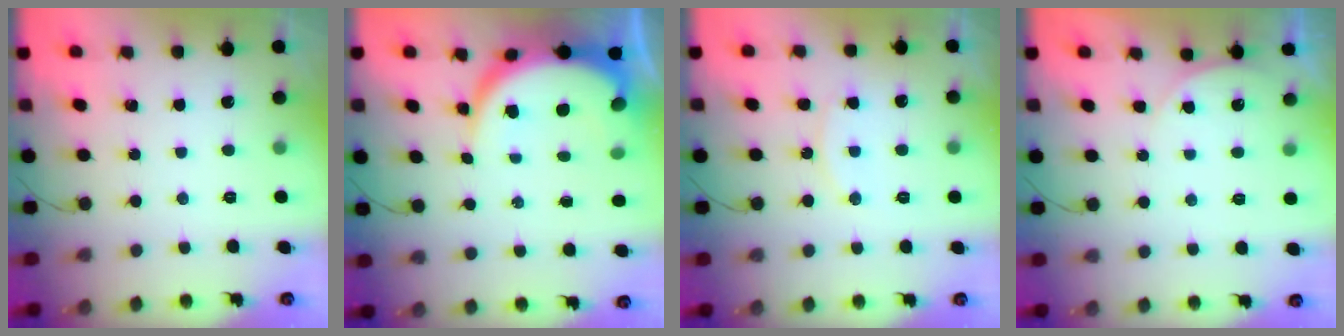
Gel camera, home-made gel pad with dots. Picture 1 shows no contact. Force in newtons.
{"total": 10.8, "press": 10.7, "slide": 1.1}
{"total": 8.9, "press": 8.9, "slide": 0.7}
{"total": 3.3, "press": 3.3, "slide": 0.4}